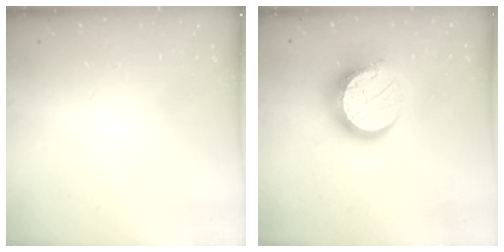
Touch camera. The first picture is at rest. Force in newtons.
{"total": 14.3, "press": 14.2, "slide": 1.6}